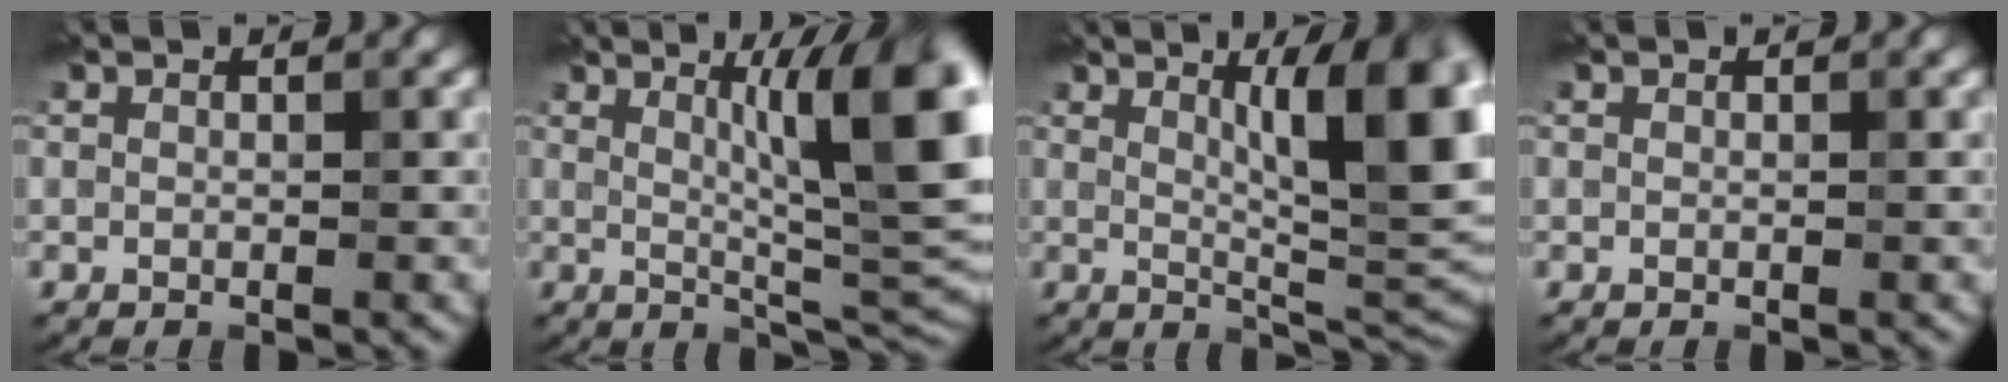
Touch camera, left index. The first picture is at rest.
{"total": 10.6, "force": [3.0, 2.3, 9.9], "torque": [-0.121, 0.006, 0.050]}
{"total": 10.6, "force": [3.1, 2.7, 9.7], "torque": [-0.126, 0.003, 0.053]}
{"total": 0.0}